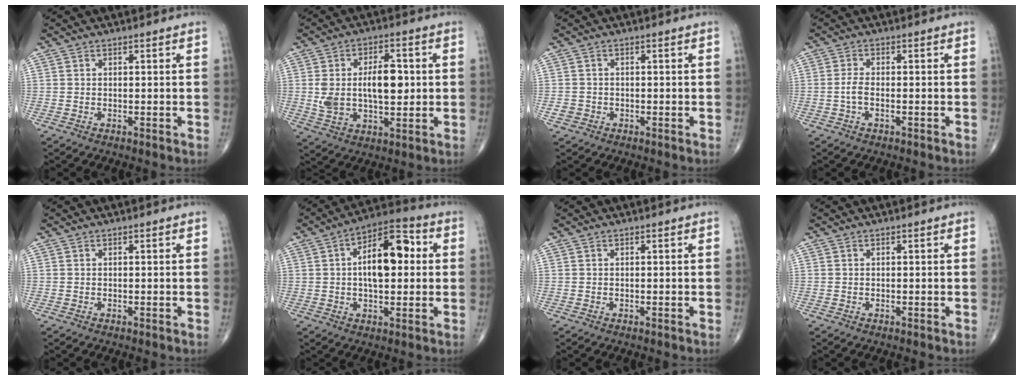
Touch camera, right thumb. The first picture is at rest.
{"total": 12.2, "force": [1.0, 6.5, 10.3], "torque": [-0.170, 0.009, 0.025]}
{"total": 1.6, "force": [-0.7, 1.4, 0.3], "torque": [-0.001, 0.006, -0.014]}
{"total": 2.2, "force": [-0.6, 0.9, 1.9], "torque": [-0.044, 0.005, -0.015]}
{"total": 0.0}
{"total": 13.3, "force": [1.7, 6.6, 11.4], "torque": [-0.161, 0.022, 0.018]}
{"total": 0.0}
{"total": 0.0}